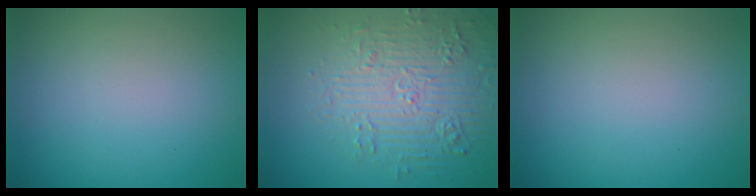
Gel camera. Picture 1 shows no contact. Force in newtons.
{"total": 5.2, "press": 5.1, "slide": 1.3}
{"total": 0.0}